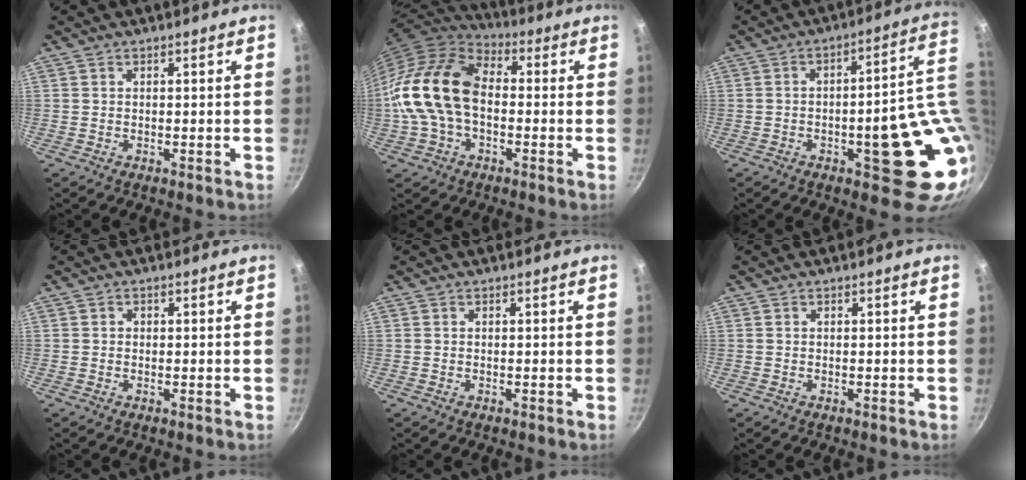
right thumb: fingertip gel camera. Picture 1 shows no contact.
{"total": 16.9, "force": [-1.2, 11.4, 12.4], "torque": [-0.220, 0.039, -0.037]}
{"total": 18.2, "force": [-0.8, 6.3, 17.0], "torque": [-0.170, 0.004, 0.000]}
{"total": 0.5, "force": [0.0, 0.5, 0.1], "torque": [0.003, 0.002, 0.000]}
{"total": 0.0}
{"total": 0.0}